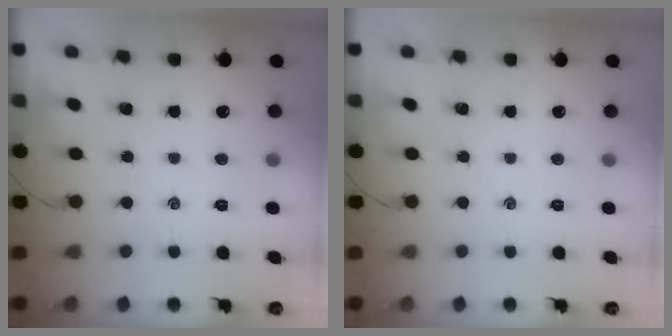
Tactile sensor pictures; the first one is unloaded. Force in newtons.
{"total": 0.0}